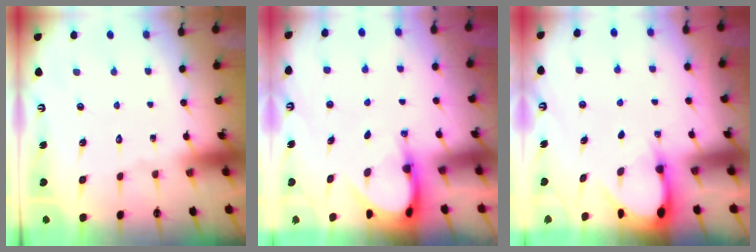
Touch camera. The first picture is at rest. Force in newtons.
{"total": 4.0, "press": 4.0, "slide": 0.4}
{"total": 3.0, "press": 2.9, "slide": 0.2}